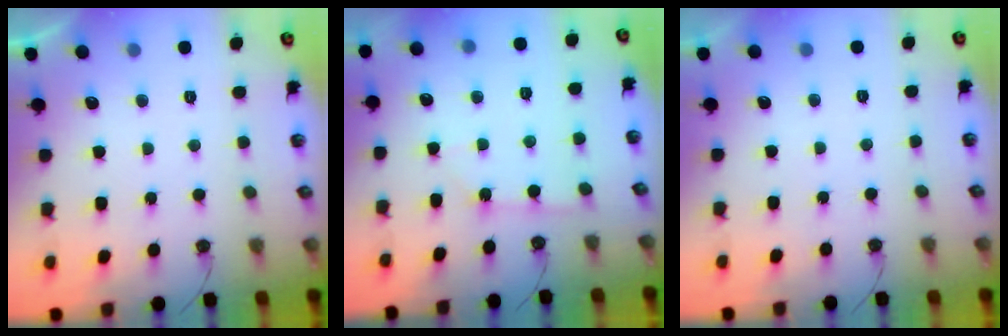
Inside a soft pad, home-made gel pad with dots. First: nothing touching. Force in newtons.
{"total": 2.8, "press": 2.8, "slide": 0.3}
{"total": 0.0}